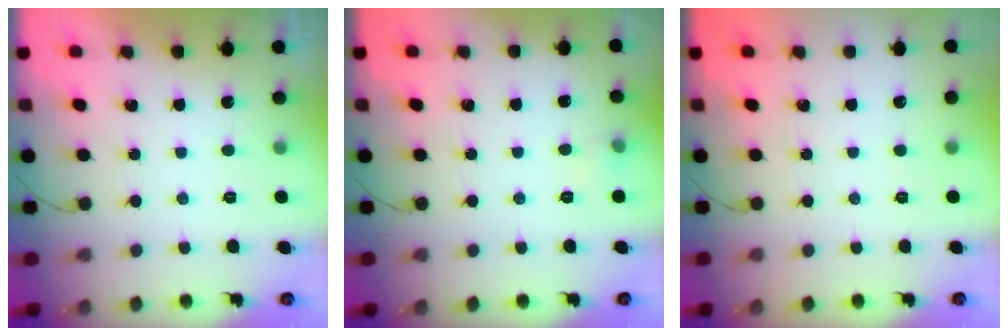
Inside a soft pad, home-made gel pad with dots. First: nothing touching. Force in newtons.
{"total": 3.6, "press": 3.4, "slide": 1.1}
{"total": 0.0}